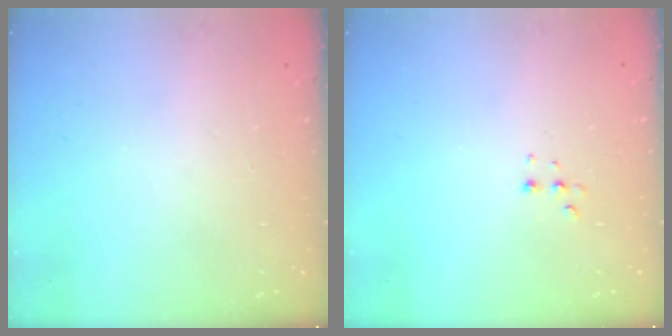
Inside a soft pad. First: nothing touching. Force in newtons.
{"total": 4.2, "press": 4.1, "slide": 0.9}